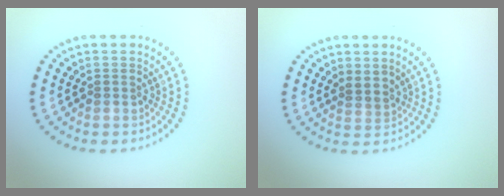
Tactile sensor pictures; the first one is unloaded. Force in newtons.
{"total": 0.9, "press": 0.7, "slide": 0.6}